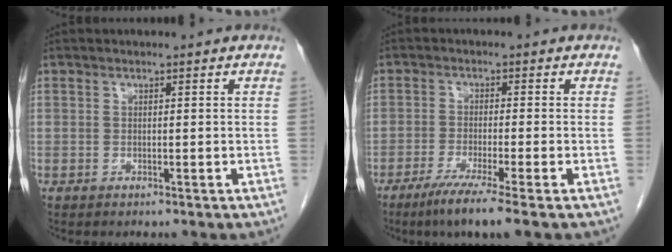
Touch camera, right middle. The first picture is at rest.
{"total": 6.7, "force": [-4.5, -0.8, 4.9], "torque": [-0.087, -0.020, -0.080]}